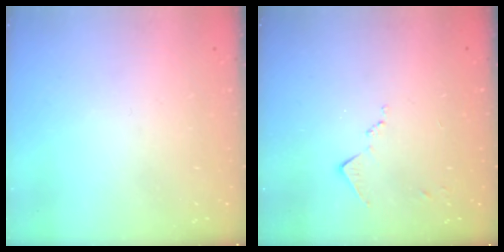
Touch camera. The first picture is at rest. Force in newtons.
{"total": 7.3, "press": 7.2, "slide": 0.9}